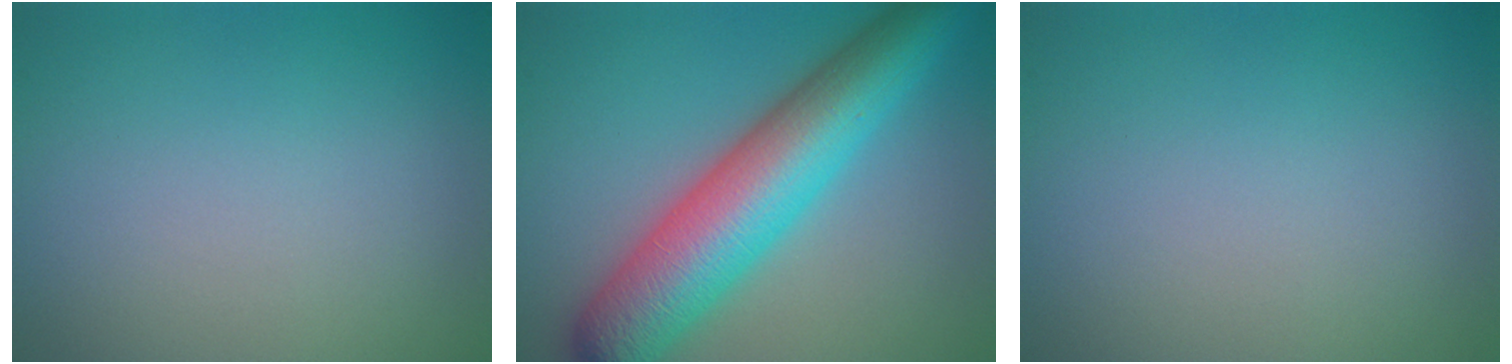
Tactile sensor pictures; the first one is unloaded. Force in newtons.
{"total": 10.0, "press": 10.0, "slide": 0.3}
{"total": 0.0}